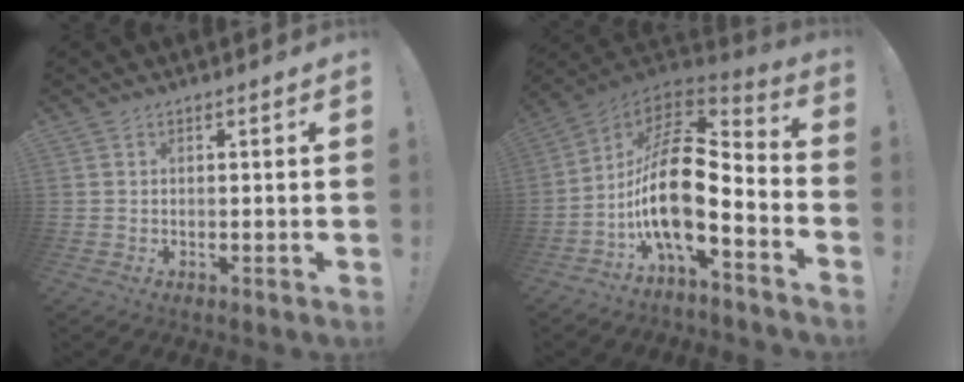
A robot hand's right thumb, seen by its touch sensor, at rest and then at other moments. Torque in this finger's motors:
{"motor_torque": [2.93, 2.07, 0.69, -0.55, 0.48]}